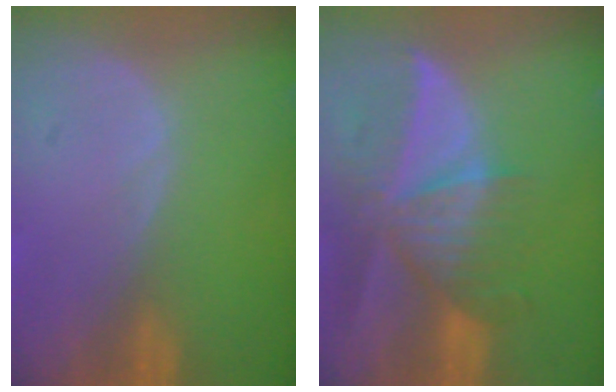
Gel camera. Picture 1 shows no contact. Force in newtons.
{"total": 9.4, "press": 8.4, "slide": 4.2}